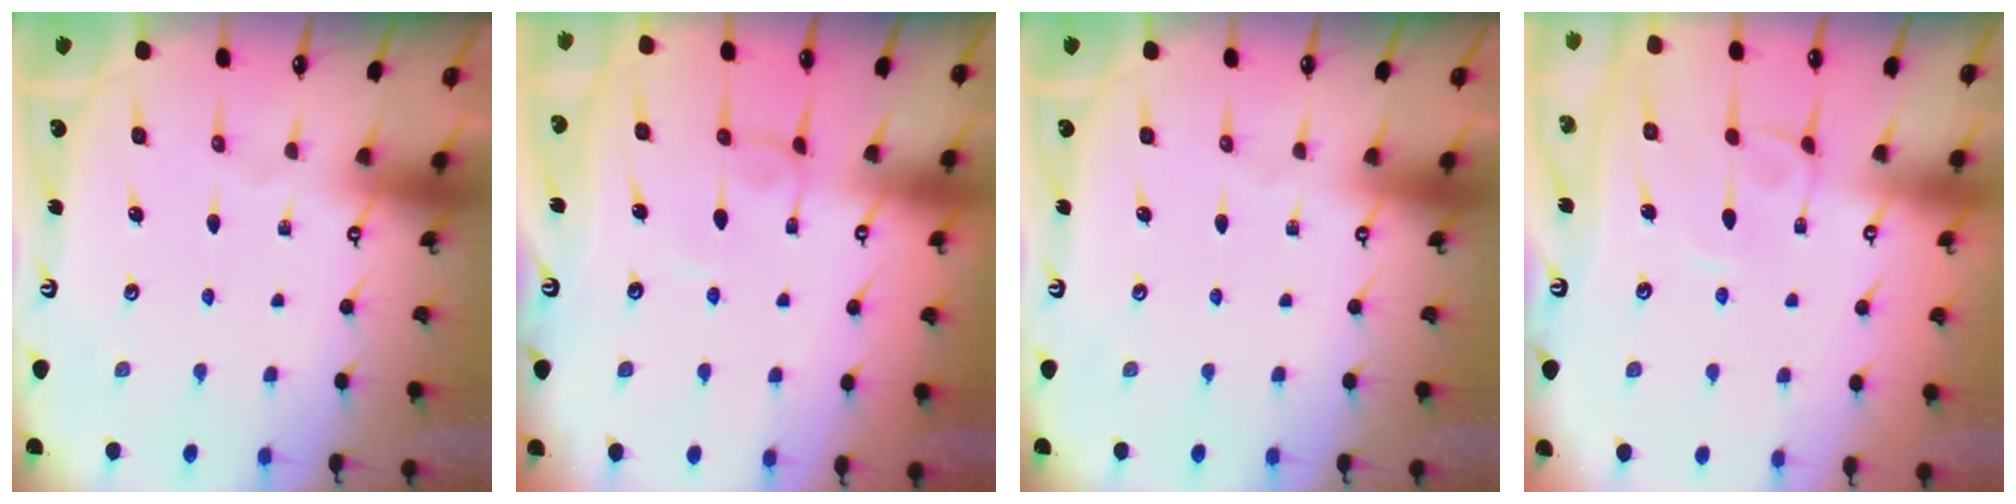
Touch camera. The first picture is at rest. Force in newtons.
{"total": 2.3, "press": 2.3, "slide": 0.2}
{"total": 0.0}
{"total": 2.1, "press": 2.1, "slide": 0.3}